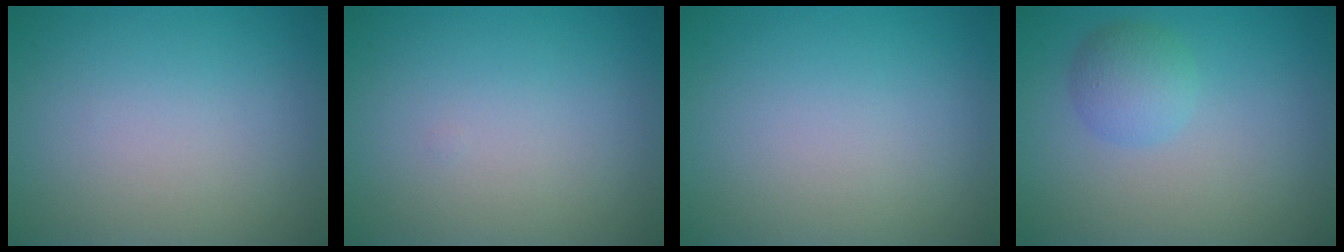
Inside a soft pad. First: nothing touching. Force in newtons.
{"total": 0.0}
{"total": 0.0}
{"total": 2.5, "press": 2.5, "slide": 0.2}